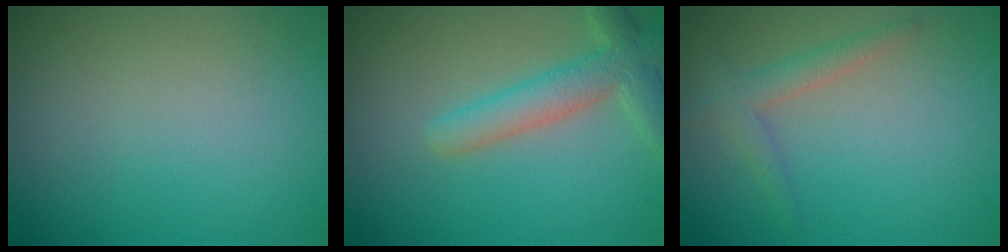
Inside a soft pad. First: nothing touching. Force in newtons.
{"total": 4.1, "press": 4.1, "slide": 0.3}
{"total": 2.1, "press": 2.1, "slide": 0.1}